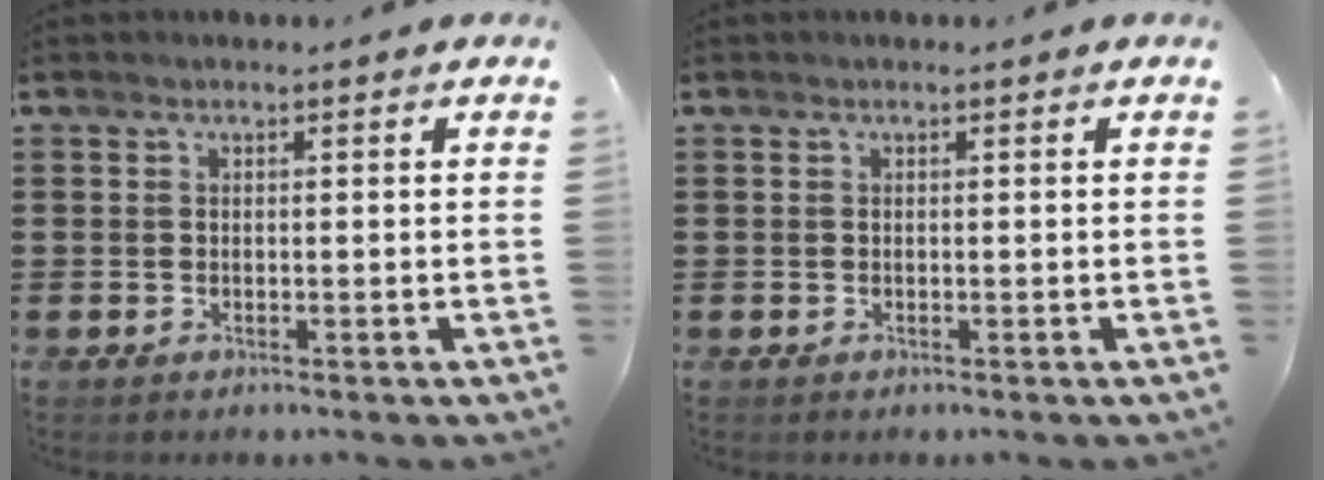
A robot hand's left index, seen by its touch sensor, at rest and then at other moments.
{"total": 0.0}